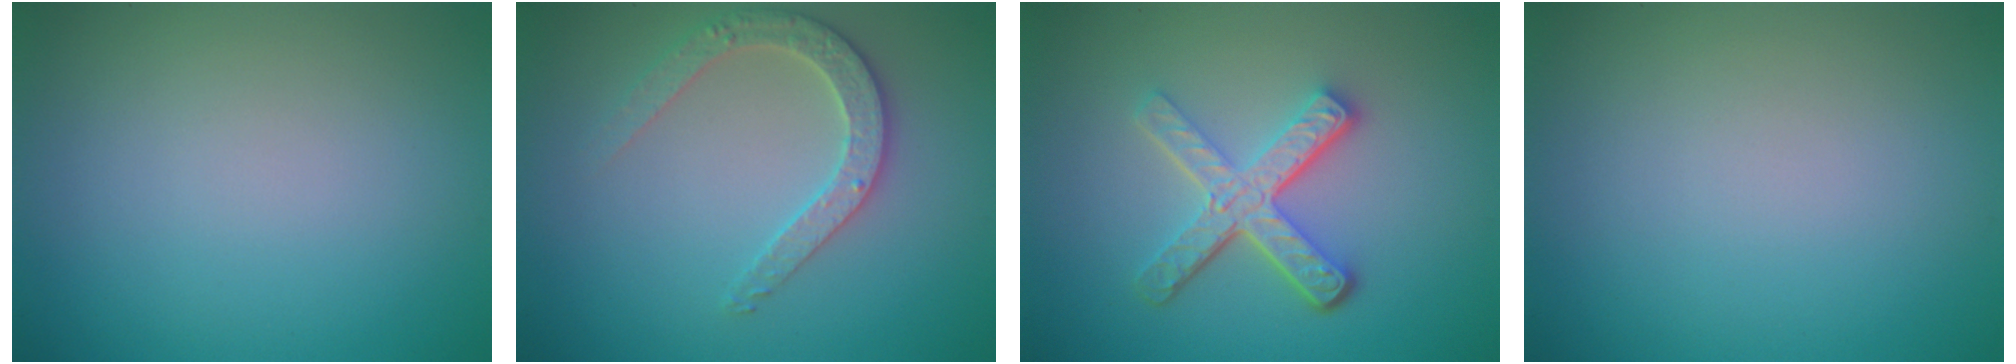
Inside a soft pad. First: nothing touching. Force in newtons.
{"total": 2.8, "press": 2.7, "slide": 0.5}
{"total": 5.0, "press": 3.6, "slide": 3.4}
{"total": 0.0}